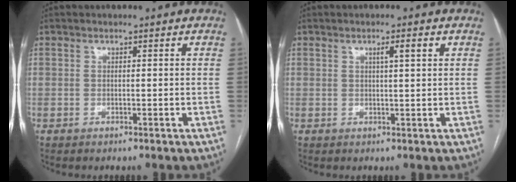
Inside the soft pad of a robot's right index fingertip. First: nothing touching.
{"total": 2.3, "force": [1.0, 0.0, 2.1], "torque": [-0.037, 0.001, 0.017]}